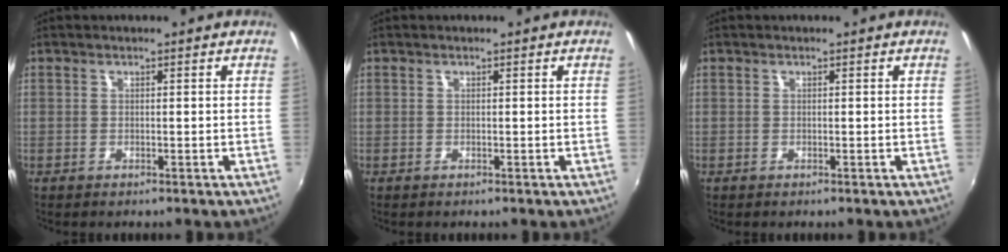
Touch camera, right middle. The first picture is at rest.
{"total": 0.0}
{"total": 0.0}